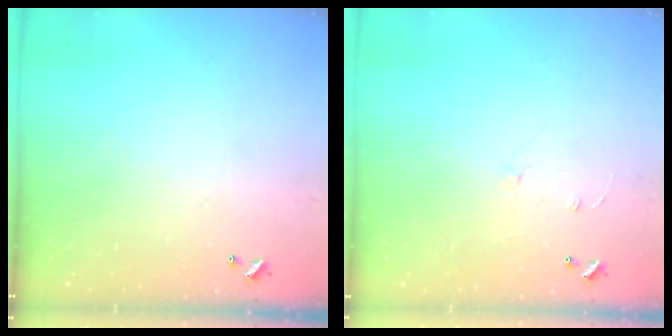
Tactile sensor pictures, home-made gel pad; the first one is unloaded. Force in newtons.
{"total": 5.5, "press": 5.5, "slide": 0.5}